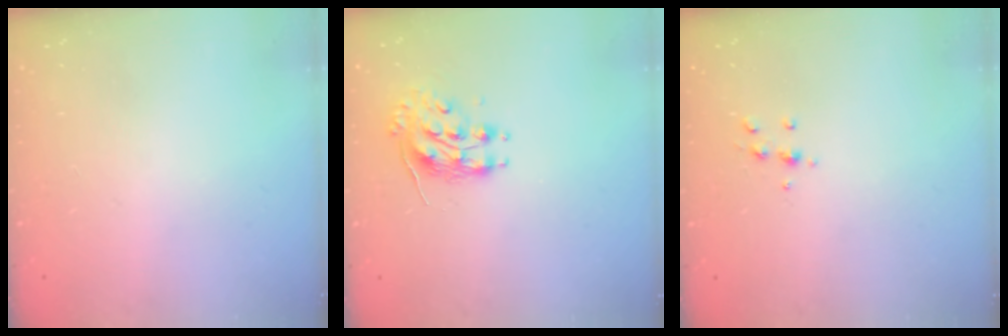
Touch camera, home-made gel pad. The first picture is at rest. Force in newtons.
{"total": 8.7, "press": 8.7, "slide": 0.2}
{"total": 5.4, "press": 5.4, "slide": 0.5}